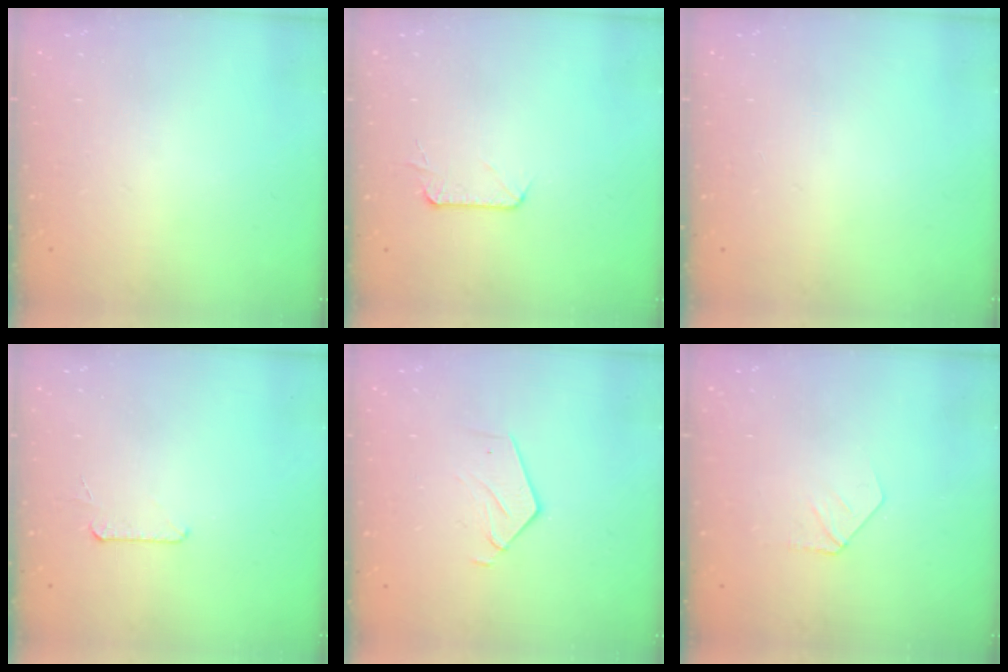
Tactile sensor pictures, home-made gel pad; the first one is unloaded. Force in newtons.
{"total": 6.6, "press": 6.6, "slide": 0.8}
{"total": 0.0}
{"total": 5.9, "press": 5.8, "slide": 0.6}
{"total": 3.1, "press": 3.1, "slide": 0.2}
{"total": 4.1, "press": 4.1, "slide": 0.3}